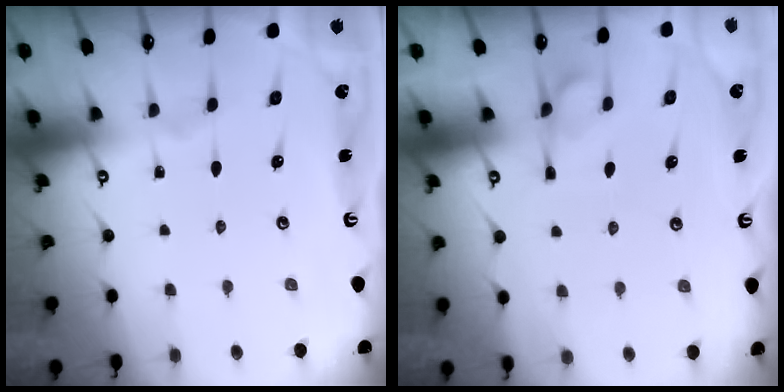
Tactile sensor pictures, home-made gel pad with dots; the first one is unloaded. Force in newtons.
{"total": 1.6, "press": 1.0, "slide": 1.3}